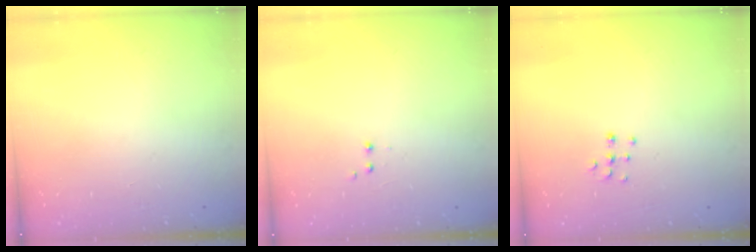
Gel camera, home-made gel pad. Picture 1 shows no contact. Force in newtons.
{"total": 1.9, "press": 1.8, "slide": 0.5}
{"total": 5.8, "press": 5.8, "slide": 0.4}